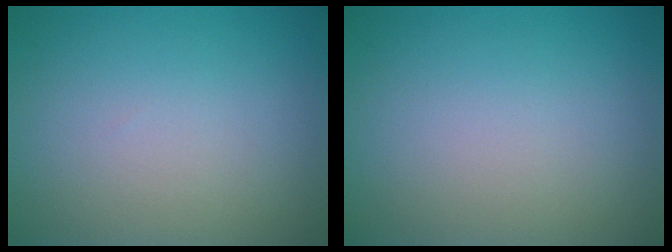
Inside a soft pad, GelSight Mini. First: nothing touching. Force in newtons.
{"total": 0.0}